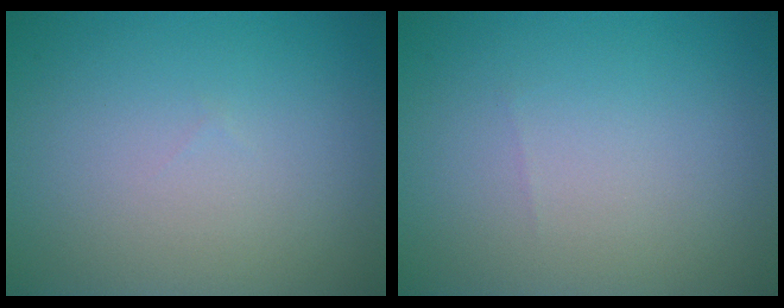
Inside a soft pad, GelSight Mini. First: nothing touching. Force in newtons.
{"total": 0.0}